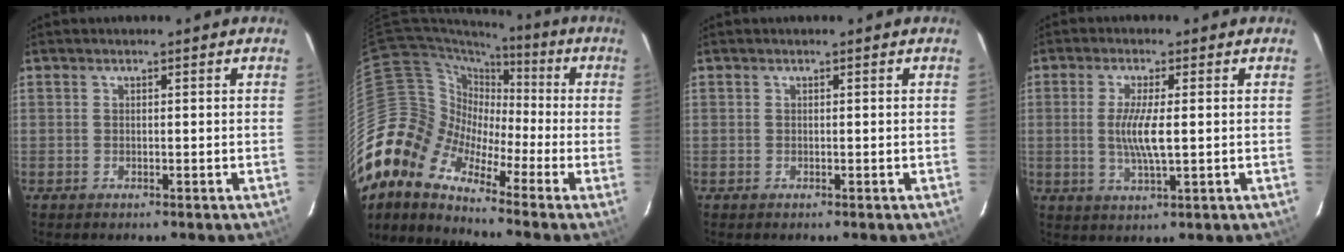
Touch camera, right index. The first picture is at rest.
{"total": 12.4, "force": [-7.4, 8.1, 5.7], "torque": [-0.105, 0.009, -0.171]}
{"total": 0.0}
{"total": 6.0, "force": [0.0, 0.8, 5.9], "torque": [-0.116, -0.007, 0.000]}